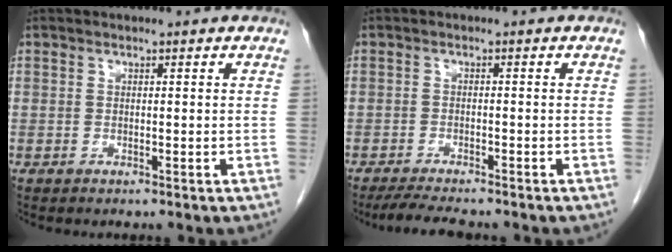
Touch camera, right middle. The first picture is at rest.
{"total": 5.3, "force": [-4.6, 0.6, 2.5], "torque": [-0.043, -0.014, -0.075]}